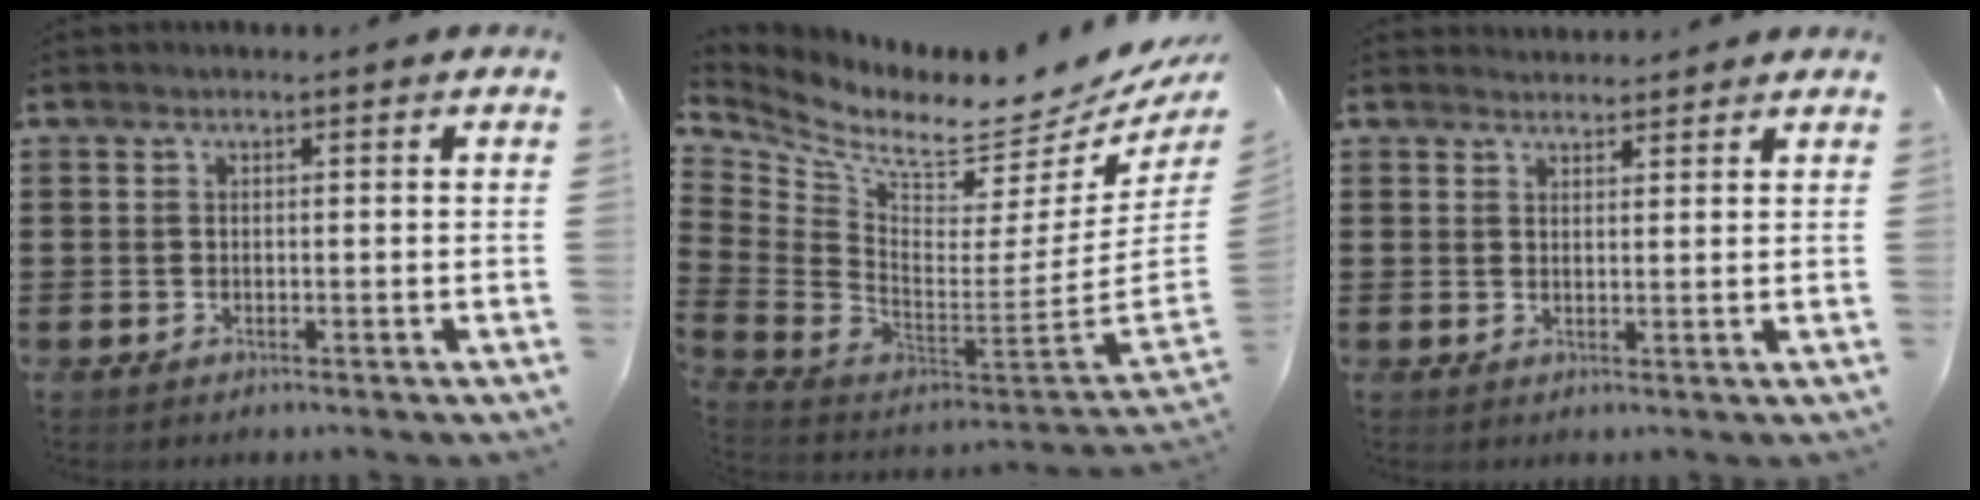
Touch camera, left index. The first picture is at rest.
{"total": 6.6, "force": [4.9, 1.0, 4.2], "torque": [-0.104, -0.065, 0.078]}
{"total": 2.0, "force": [1.9, 0.2, -0.1], "torque": [-0.003, -0.001, 0.038]}